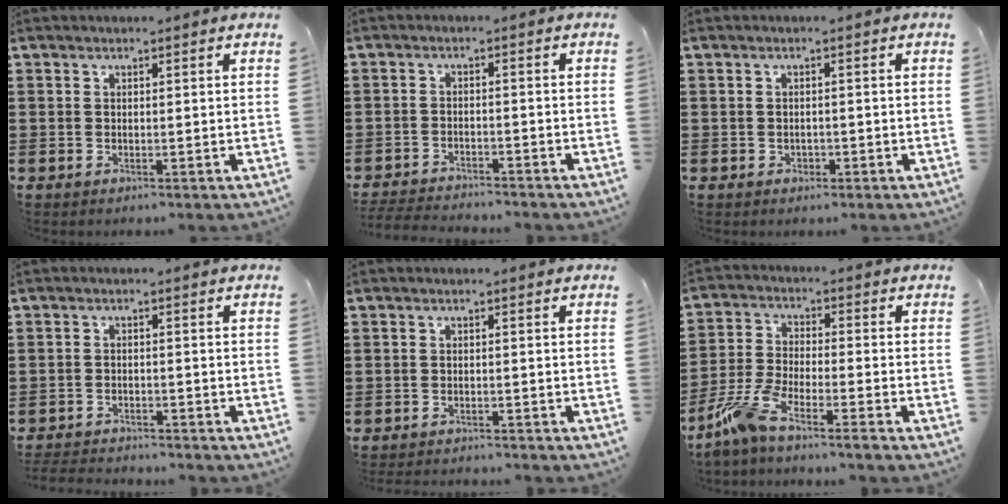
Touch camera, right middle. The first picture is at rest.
{"total": 3.3, "force": [-3.3, 0.2, 0.2], "torque": [-0.014, -0.003, -0.073]}
{"total": 0.7, "force": [-0.3, 0.6, 0.2], "torque": [-0.007, 0.001, -0.007]}
{"total": 2.9, "force": [-2.9, 0.2, 0.0], "torque": [-0.005, -0.003, -0.062]}
{"total": 1.6, "force": [-1.6, 0.0, 0.0], "torque": [-0.004, 0.001, -0.034]}
{"total": 6.7, "force": [-5.5, 0.2, 3.8], "torque": [-0.101, -0.019, -0.112]}